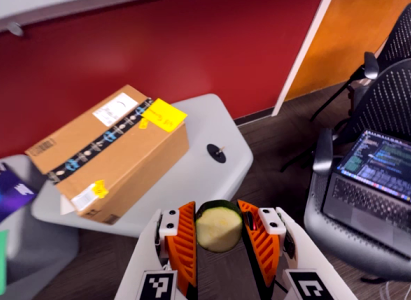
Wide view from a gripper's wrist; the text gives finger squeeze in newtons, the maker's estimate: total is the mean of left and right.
{"total": 11.4, "left": 12.1, "right": 10.8}